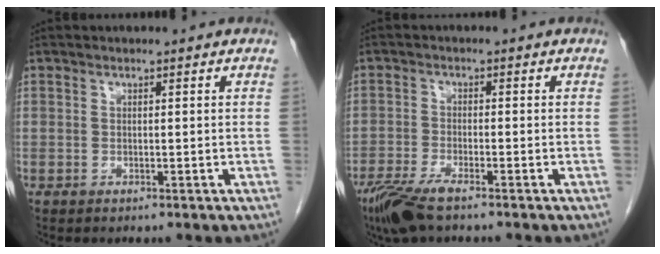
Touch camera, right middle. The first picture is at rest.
{"total": 6.2, "force": [-4.6, 1.0, 4.1], "torque": [-0.082, -0.017, -0.085]}